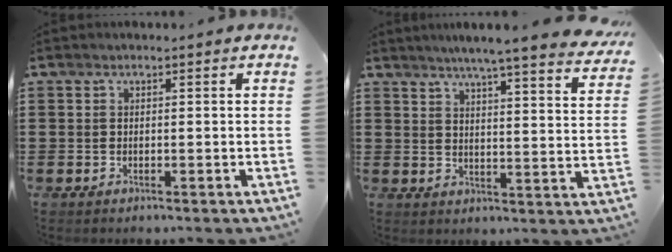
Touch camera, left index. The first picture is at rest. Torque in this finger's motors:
{"motor_torque": [2.14, 0.00, 0.06, -0.06]}